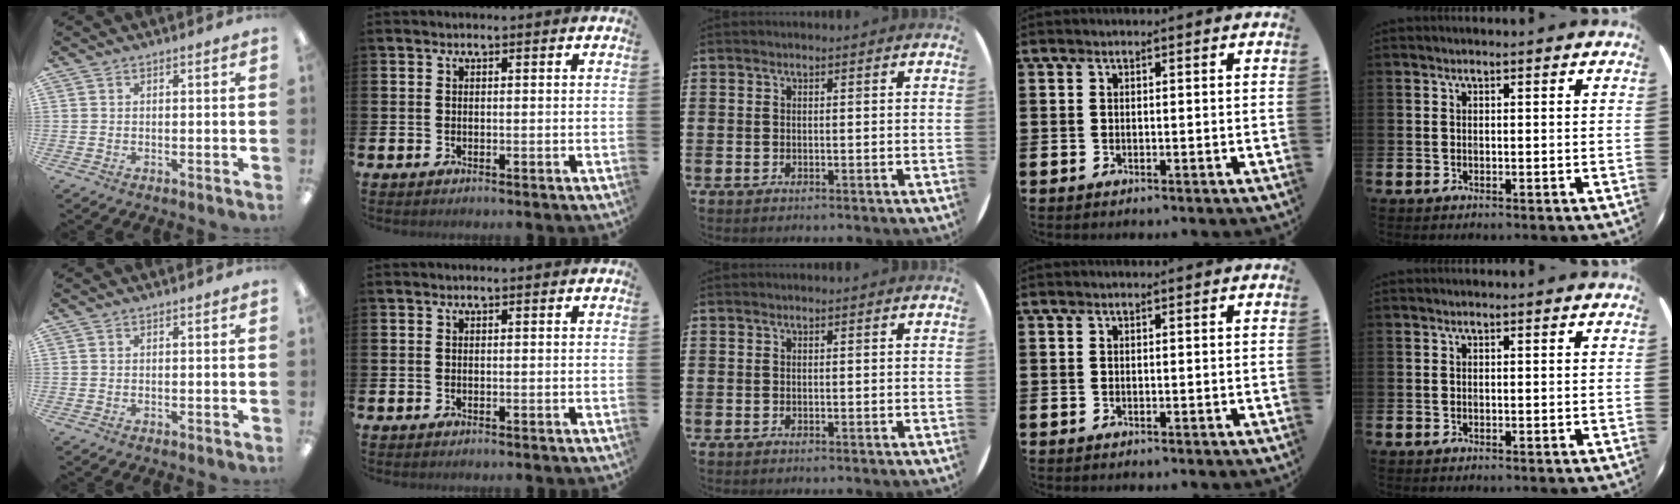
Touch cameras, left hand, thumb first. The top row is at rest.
{}